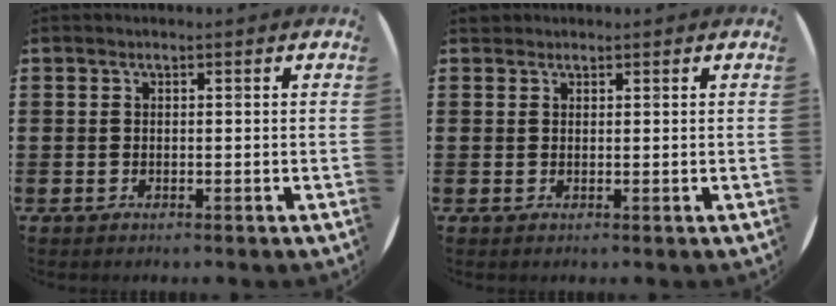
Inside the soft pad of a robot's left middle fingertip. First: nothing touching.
{"total": 0.8, "force": [0.7, 0.3, -0.1], "torque": [0.002, 0.003, 0.015]}